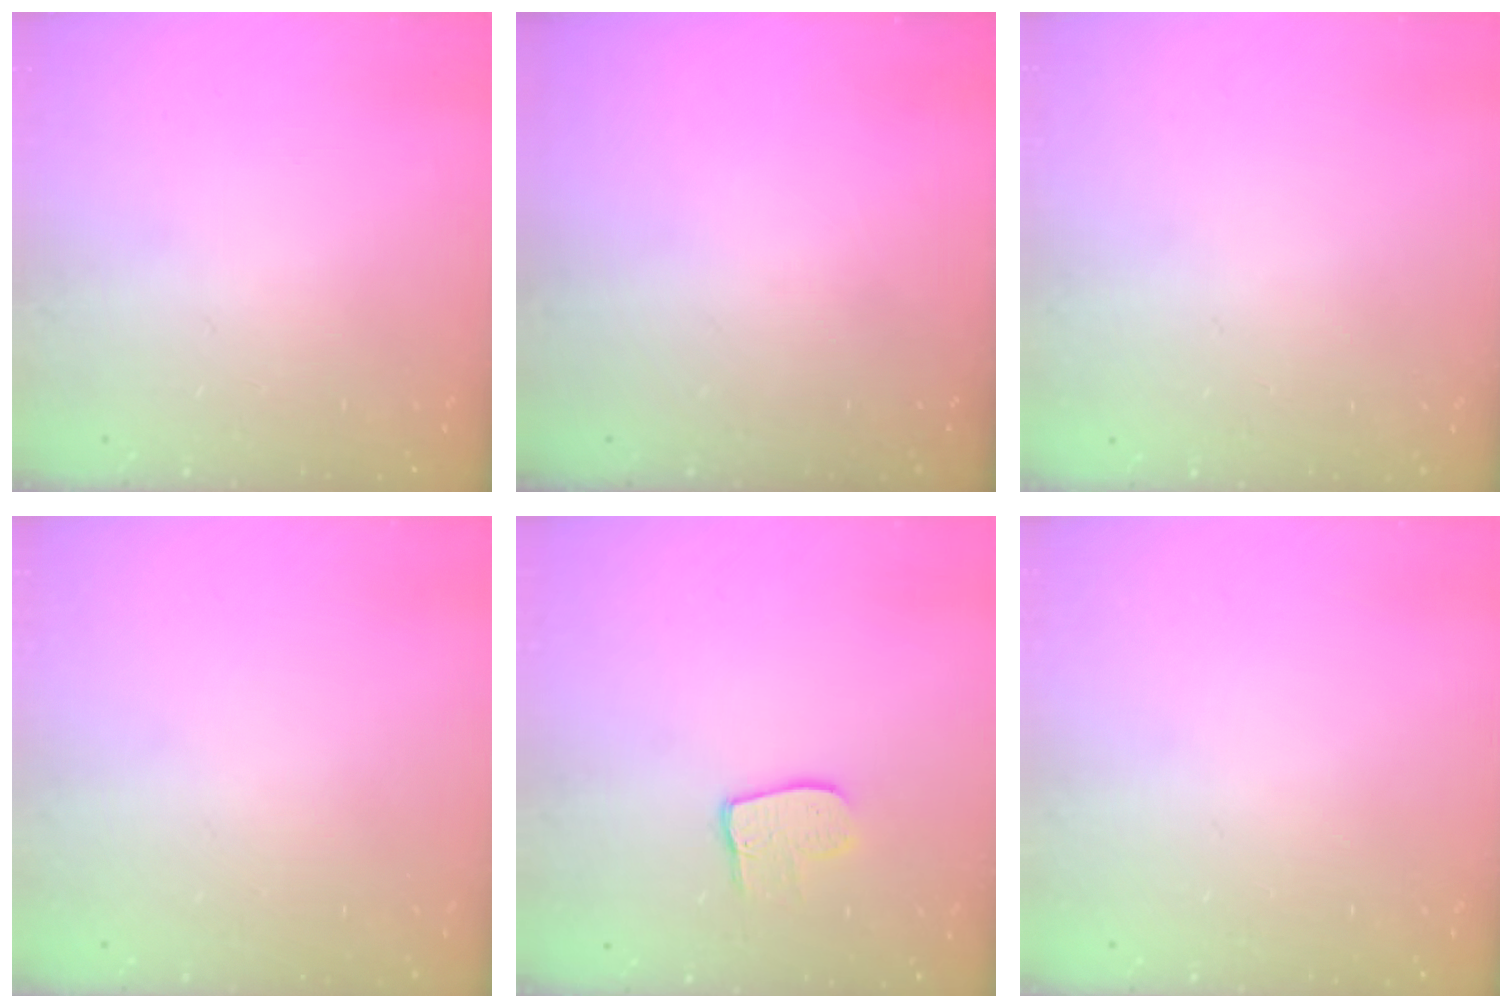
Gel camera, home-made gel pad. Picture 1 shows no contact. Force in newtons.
{"total": 0.0}
{"total": 0.0}
{"total": 0.0}
{"total": 8.5, "press": 8.5, "slide": 0.7}
{"total": 0.0}